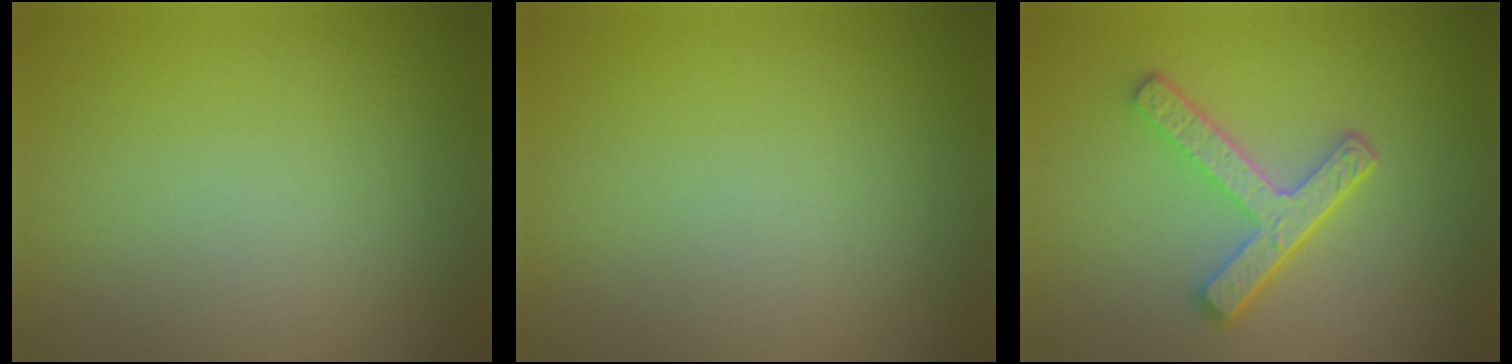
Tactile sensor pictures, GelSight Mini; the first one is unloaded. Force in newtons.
{"total": 0.0}
{"total": 4.7, "press": 3.6, "slide": 3.0}